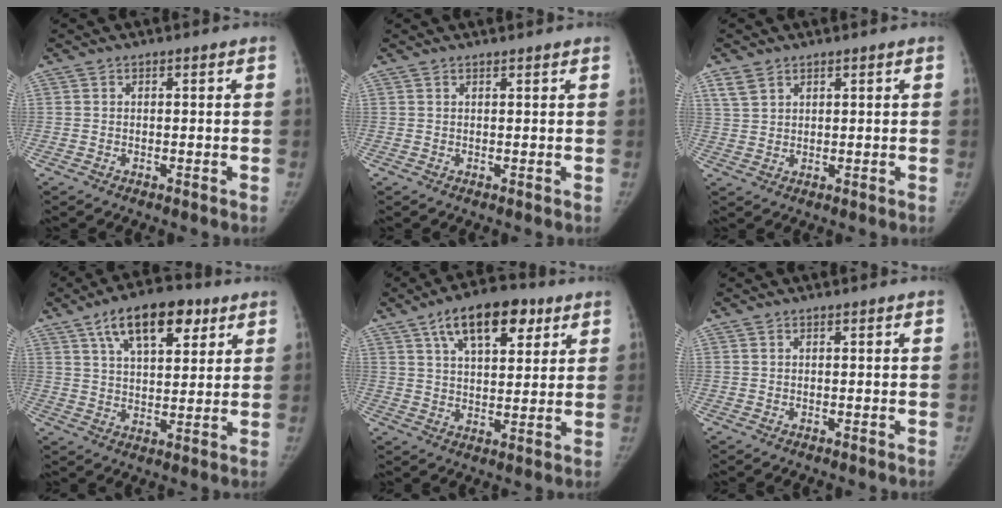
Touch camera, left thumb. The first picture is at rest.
{"total": 1.3, "force": [1.2, 0.1, 0.4], "torque": [0.001, 0.006, 0.020]}
{"total": 3.4, "force": [2.2, 2.2, 1.4], "torque": [-0.024, -0.006, 0.051]}
{"total": 13.8, "force": [7.3, 6.6, 9.8], "torque": [-0.125, -0.016, 0.118]}
{"total": 13.7, "force": [7.1, 6.6, 9.7], "torque": [-0.120, -0.013, 0.113]}
{"total": 0.0}